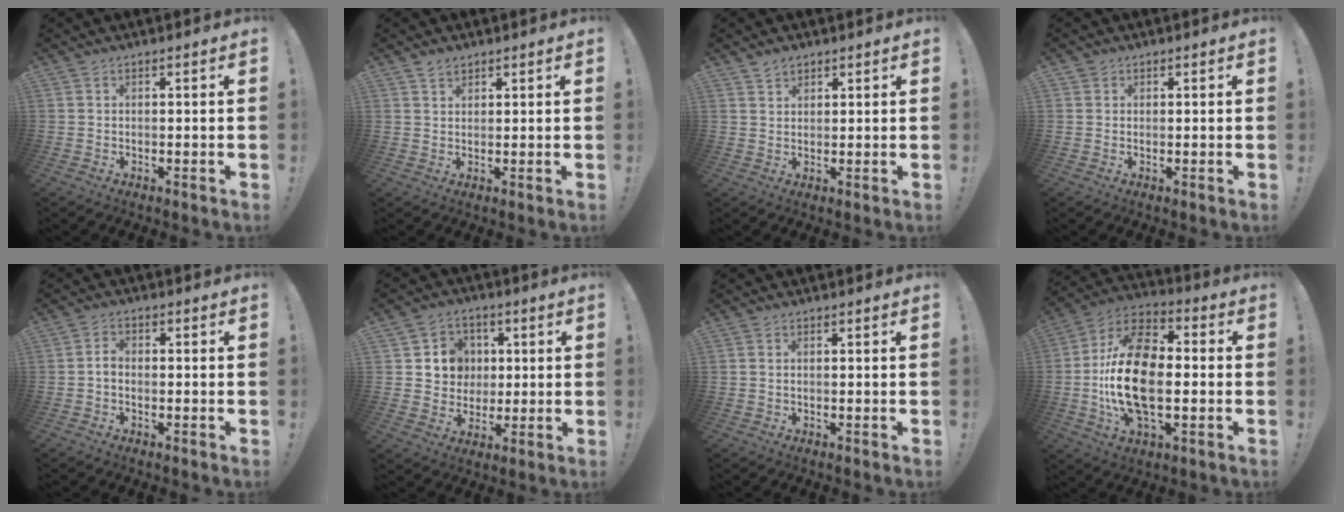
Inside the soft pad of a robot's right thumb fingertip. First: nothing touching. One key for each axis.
{"total": 2.1, "fx": 1.7, "fy": 1.1, "fz": 0.5, "tx": 0.001, "ty": -0.013, "tz": 0.030}
{"total": 2.5, "fx": 2.0, "fy": 1.4, "fz": 0.4, "tx": 0.002, "ty": -0.014, "tz": 0.035}
{"total": 0.9, "fx": 0.7, "fy": 0.6, "fz": 0.1, "tx": 0.006, "ty": -0.004, "tz": 0.013}
{"total": 2.2, "fx": -0.5, "fy": 1.2, "fz": 1.8, "tx": -0.023, "ty": 0.000, "tz": -0.012}
{"total": 9.3, "fx": 1.7, "fy": 8.9, "fz": 2.1, "tx": -0.021, "ty": -0.009, "tz": 0.039}
{"total": 0.5, "fx": 0.3, "fy": 0.2, "fz": 0.4, "tx": -0.008, "ty": 0.000, "tz": 0.005}
{"total": 21.6, "fx": -2.0, "fy": 11.8, "fz": 18.0, "tx": -0.333, "ty": 0.006, "tz": -0.033}